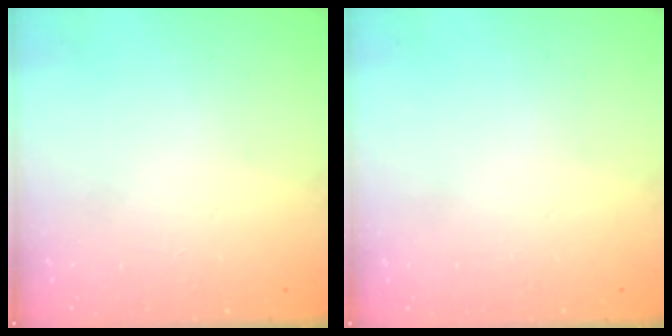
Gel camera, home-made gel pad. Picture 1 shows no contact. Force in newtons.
{"total": 0.0}